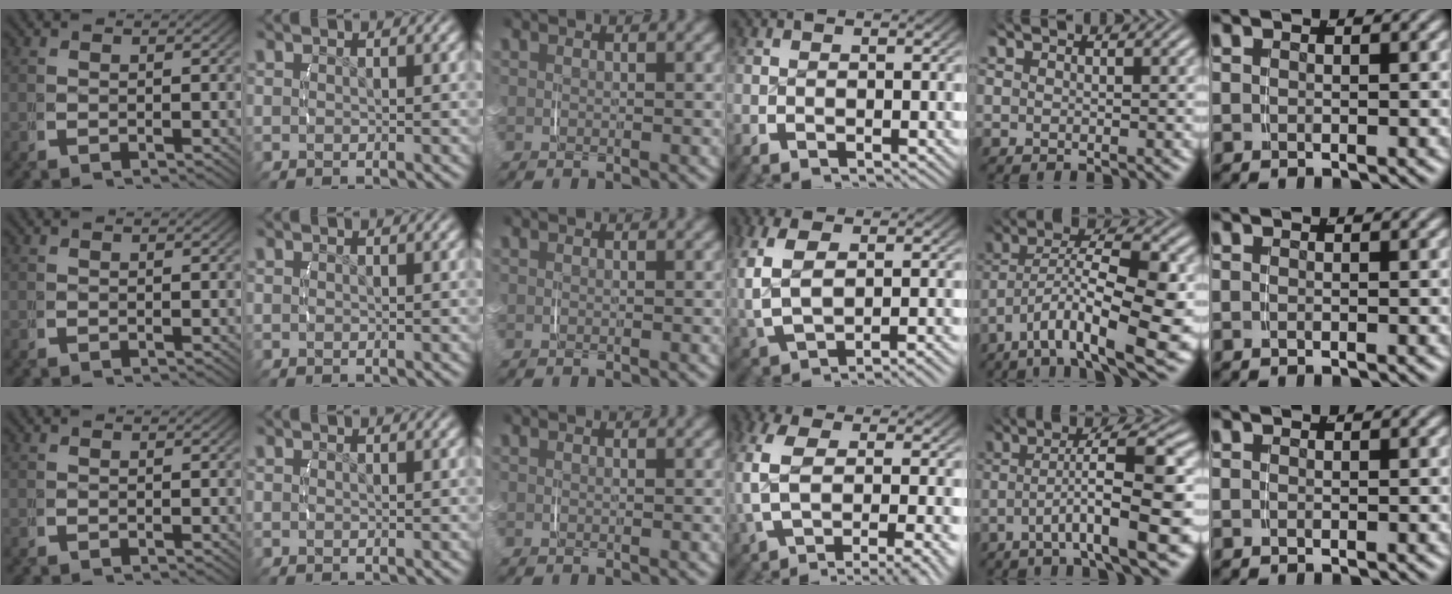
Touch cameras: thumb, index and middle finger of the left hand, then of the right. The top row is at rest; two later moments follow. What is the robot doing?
{"motion": "lift_and_place", "object": "backpack"}